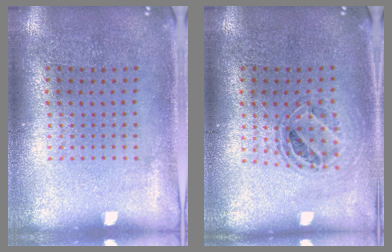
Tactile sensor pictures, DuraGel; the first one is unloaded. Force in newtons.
{"total": 0.7, "press": 0.7, "slide": 0.1}